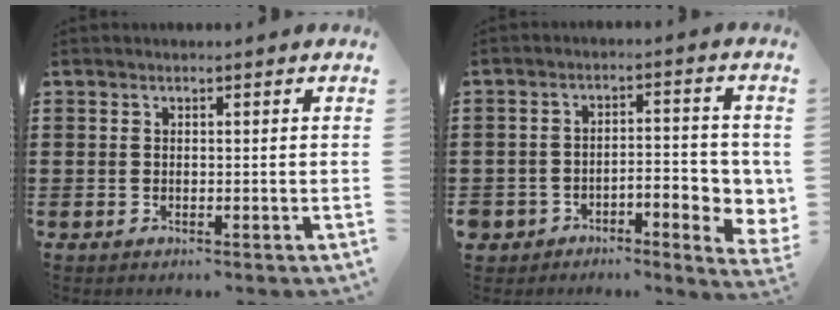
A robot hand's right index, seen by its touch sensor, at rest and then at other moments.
{"total": 5.2, "force": [-3.0, 2.5, 3.4], "torque": [-0.059, 0.006, -0.056]}